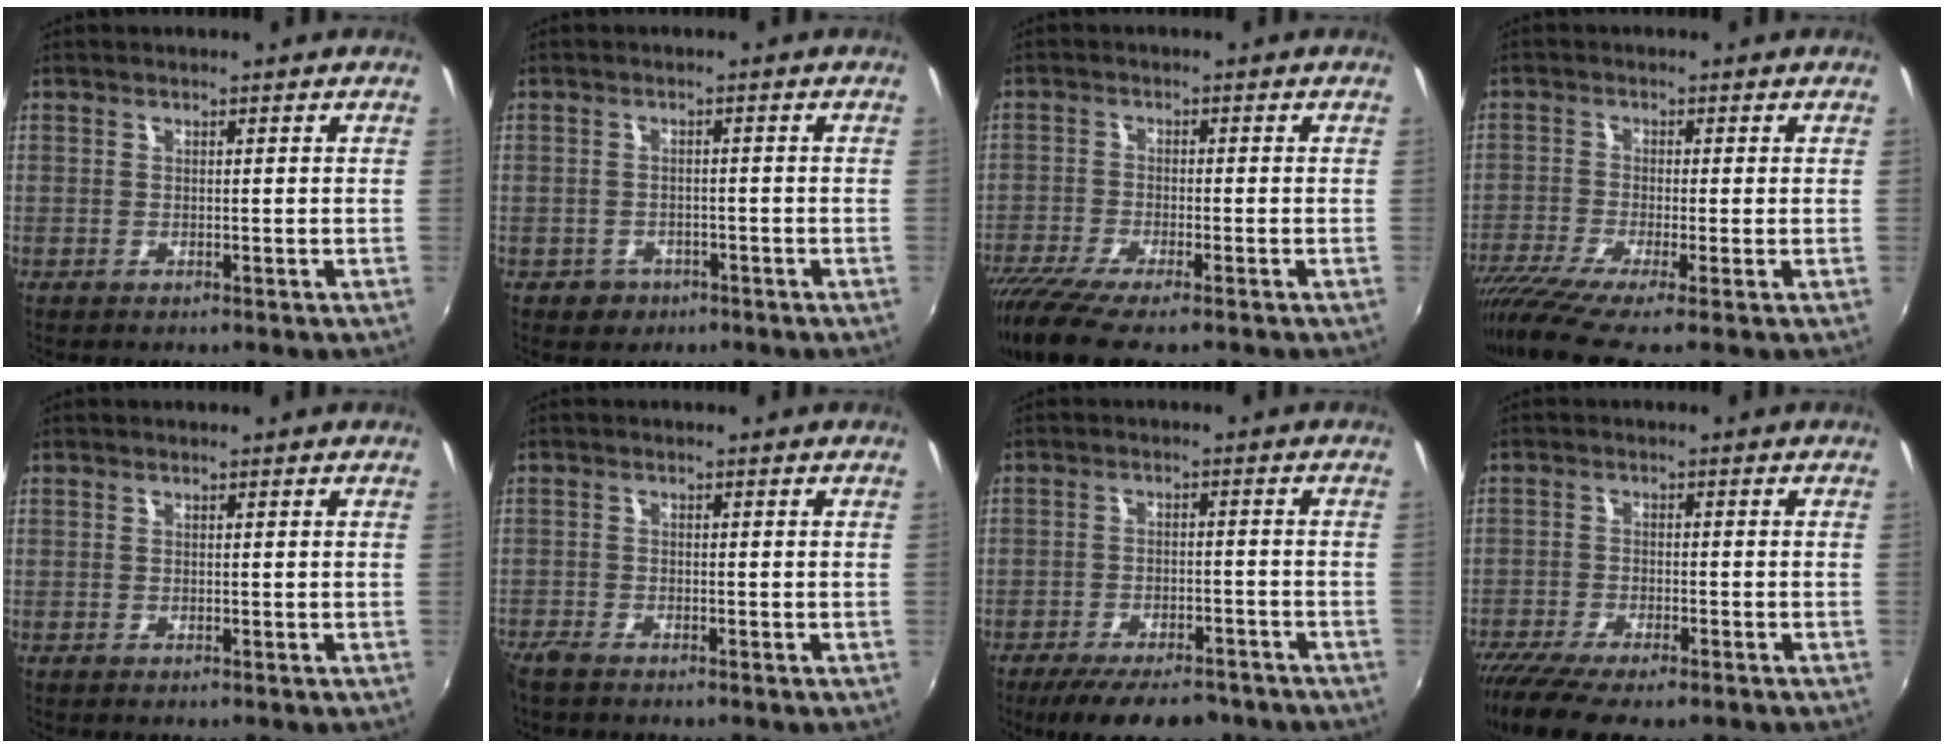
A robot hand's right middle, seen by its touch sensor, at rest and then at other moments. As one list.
[{"total": 3.4, "force": [-1.9, 2.8, 0.8], "torque": [-0.026, 0.002, -0.023]}, {"total": 10.5, "force": [-8.3, 1.3, 6.4], "torque": [-0.148, -0.044, -0.147]}, {"total": 8.3, "force": [-6.5, -0.7, 5.2], "torque": [-0.123, -0.039, -0.121]}, {"total": 0.0}, {"total": 3.4, "force": [-2.9, 0.9, 1.4], "torque": [-0.039, -0.015, -0.059]}, {"total": 12.9, "force": [-10.2, 4.6, 6.5], "torque": [-0.135, -0.018, -0.148]}, {"total": 10.4, "force": [-8.1, 2.4, 6.2], "torque": [-0.146, -0.046, -0.140]}]